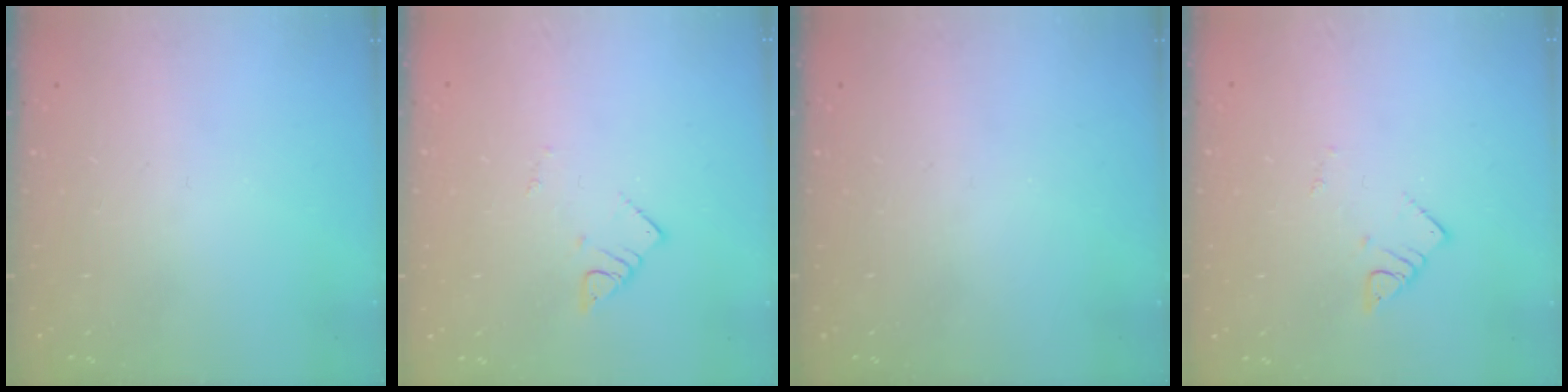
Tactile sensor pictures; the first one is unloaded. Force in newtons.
{"total": 2.6, "press": 2.6, "slide": 0.1}
{"total": 0.0}
{"total": 2.6, "press": 2.6, "slide": 0.1}